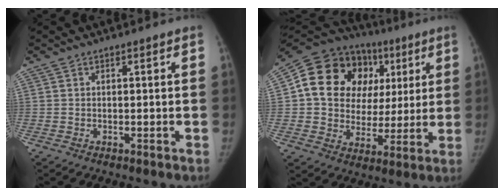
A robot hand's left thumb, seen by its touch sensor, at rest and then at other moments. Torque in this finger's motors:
{"motor_torque": [-0.19, 1.17, 1.68, -0.93, 0.27]}